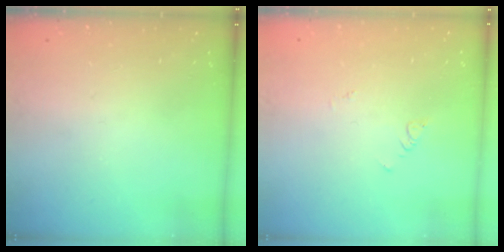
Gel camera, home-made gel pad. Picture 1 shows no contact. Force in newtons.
{"total": 1.9, "press": 1.9, "slide": 0.4}